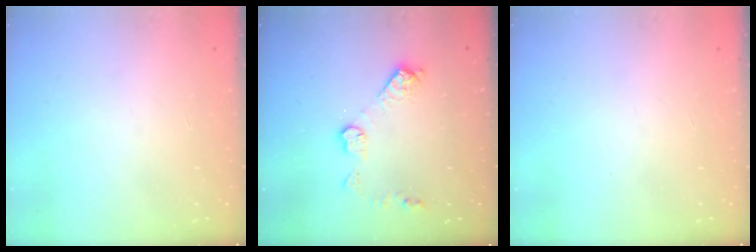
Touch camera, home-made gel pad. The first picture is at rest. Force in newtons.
{"total": 9.9, "press": 9.9, "slide": 0.6}
{"total": 0.0}